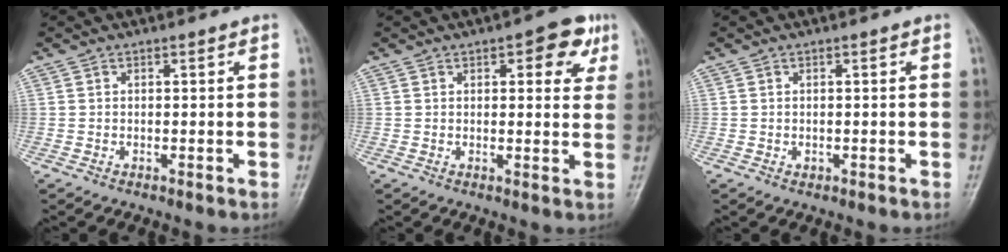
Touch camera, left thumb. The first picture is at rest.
{"total": 7.0, "force": [3.3, 3.2, 5.2], "torque": [-0.032, -0.007, 0.031]}
{"total": 0.6, "force": [0.0, 0.5, 0.3], "torque": [0.000, 0.001, 0.000]}